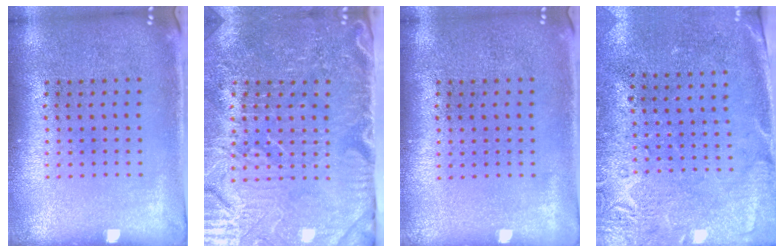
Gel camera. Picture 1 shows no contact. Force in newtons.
{"total": 5.1, "press": 4.5, "slide": 2.5}
{"total": 0.0}
{"total": 2.7, "press": 2.2, "slide": 1.6}